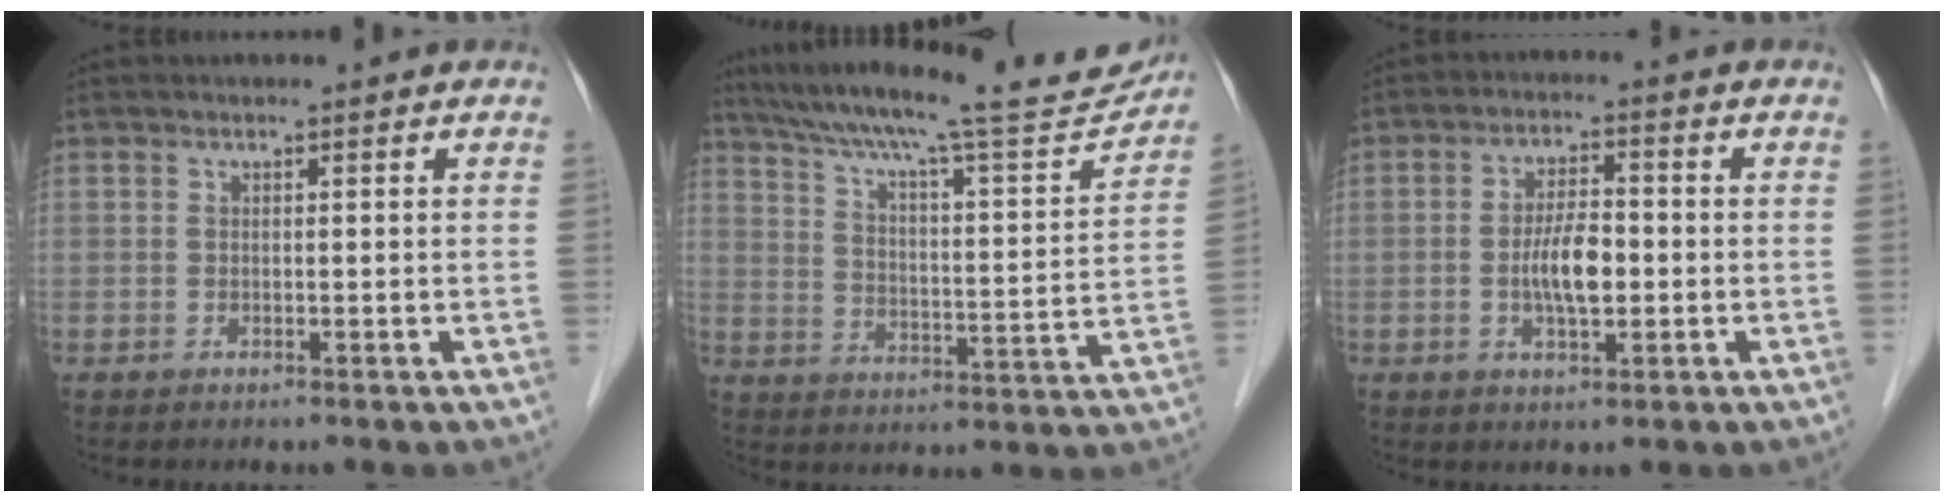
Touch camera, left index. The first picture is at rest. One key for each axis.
{"total": 23.5, "fx": 20.8, "fy": 2.2, "fz": 10.7, "tx": -0.181, "ty": -0.013, "tz": 0.288}
{"total": 5.9, "fx": -0.9, "fy": 1.9, "fz": 5.5, "tx": -0.109, "ty": 0.003, "tz": -0.018}